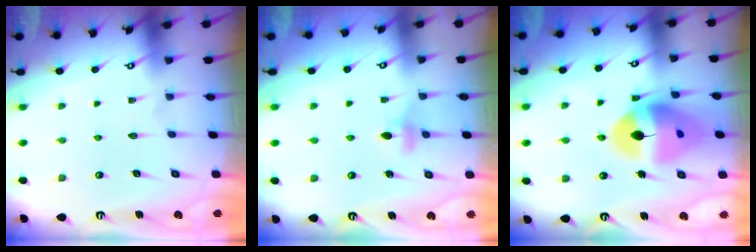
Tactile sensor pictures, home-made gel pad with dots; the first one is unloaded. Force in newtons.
{"total": 3.7, "press": 3.6, "slide": 0.9}
{"total": 16.0, "press": 15.8, "slide": 2.3}